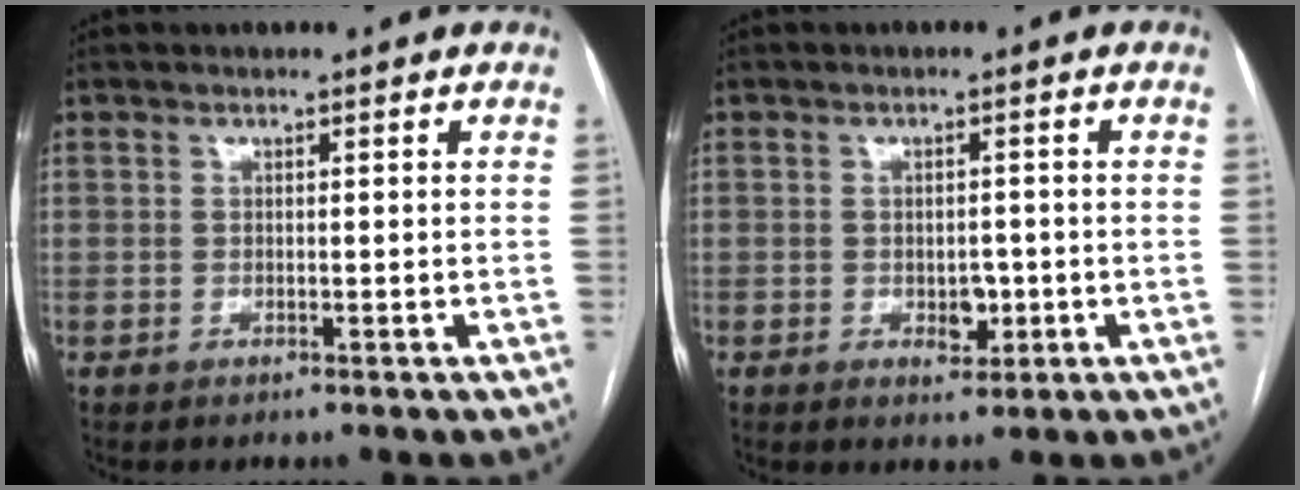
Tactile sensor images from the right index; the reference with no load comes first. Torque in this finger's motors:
{"motor_torque": [0.36, 0.20, 0.09, 0.03]}